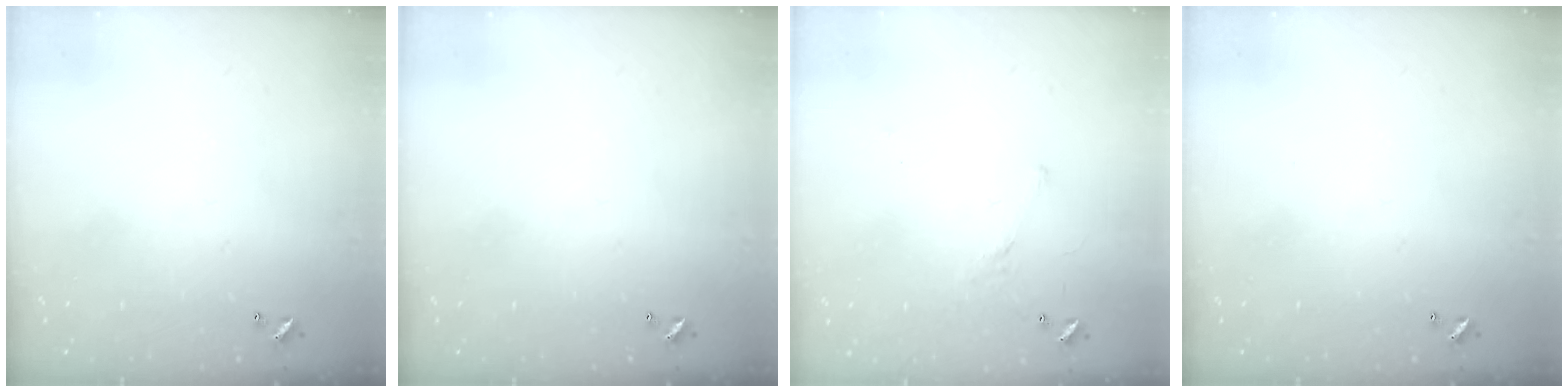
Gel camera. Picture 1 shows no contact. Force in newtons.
{"total": 0.0}
{"total": 4.2, "press": 4.1, "slide": 0.9}
{"total": 0.0}